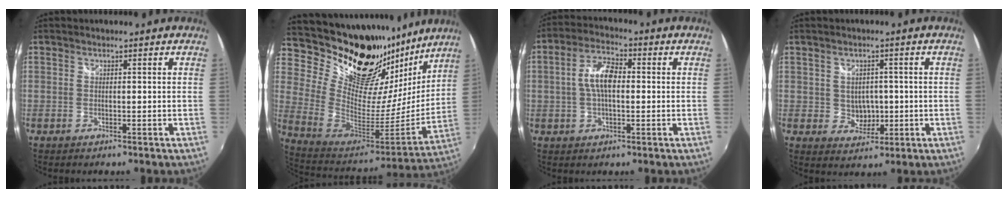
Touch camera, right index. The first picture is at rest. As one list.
[{"total": 30.1, "force": [23.2, 14.0, 13.3], "torque": [-0.264, -0.022, 0.377]}, {"total": 7.2, "force": [0.1, 3.5, 6.4], "torque": [-0.125, 0.015, 0.001]}, {"total": 4.3, "force": [-0.1, 4.0, 1.6], "torque": [-0.029, 0.004, 0.007]}]